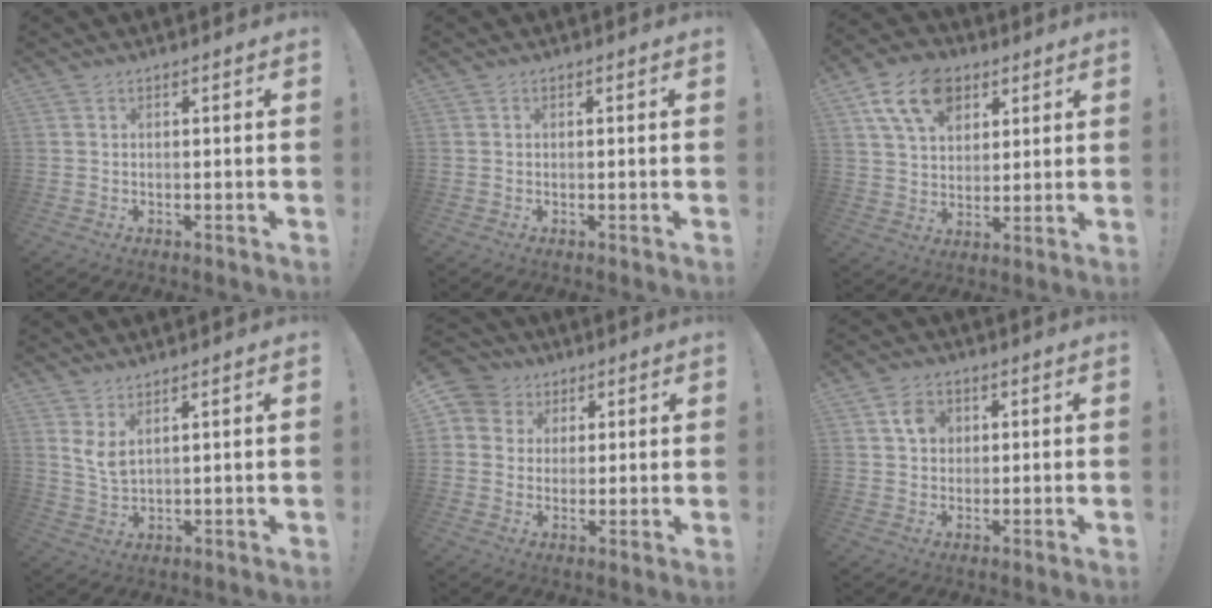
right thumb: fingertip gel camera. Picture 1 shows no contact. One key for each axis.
{"total": 0.0}
{"total": 14.8, "fx": 7.1, "fy": 10.1, "fz": 8.0, "tx": -0.129, "ty": -0.022, "tz": 0.136}
{"total": 4.9, "fx": 3.1, "fy": 1.3, "fz": 3.6, "tx": -0.062, "ty": -0.021, "tz": 0.054}
{"total": 7.3, "fx": 2.2, "fy": 6.8, "fz": 1.5, "tx": -0.019, "ty": -0.009, "tz": 0.046}
{"total": 6.0, "fx": 2.0, "fy": 4.9, "fz": 2.7, "tx": -0.037, "ty": 0.002, "tz": 0.036}